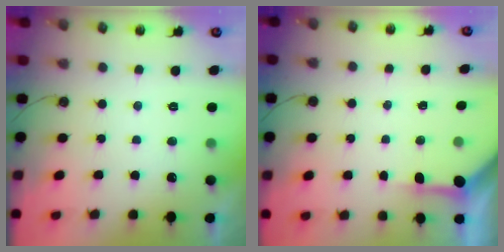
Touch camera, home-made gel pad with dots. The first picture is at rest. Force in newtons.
{"total": 3.9, "press": 3.9, "slide": 0.2}